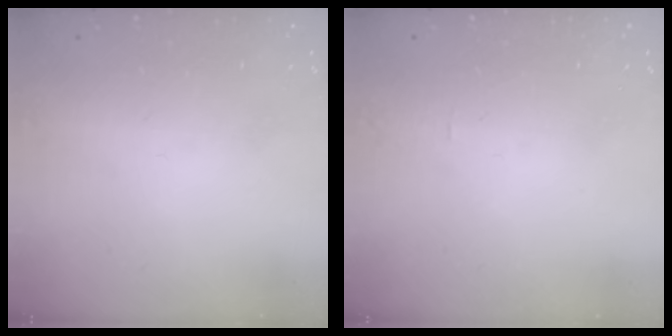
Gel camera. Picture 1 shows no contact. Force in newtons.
{"total": 0.0}